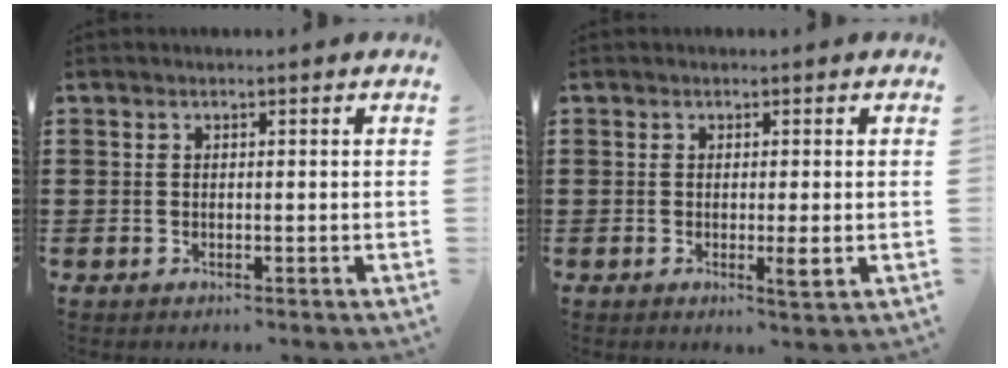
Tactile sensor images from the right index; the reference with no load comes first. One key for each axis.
{"total": 2.4, "fx": -0.4, "fy": 0.2, "fz": 2.3, "tx": -0.041, "ty": -0.006, "tz": -0.007}